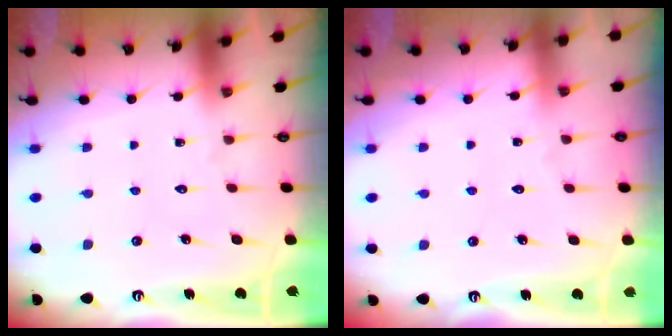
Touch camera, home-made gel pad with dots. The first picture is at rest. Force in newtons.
{"total": 1.8, "press": 1.8, "slide": 0.3}